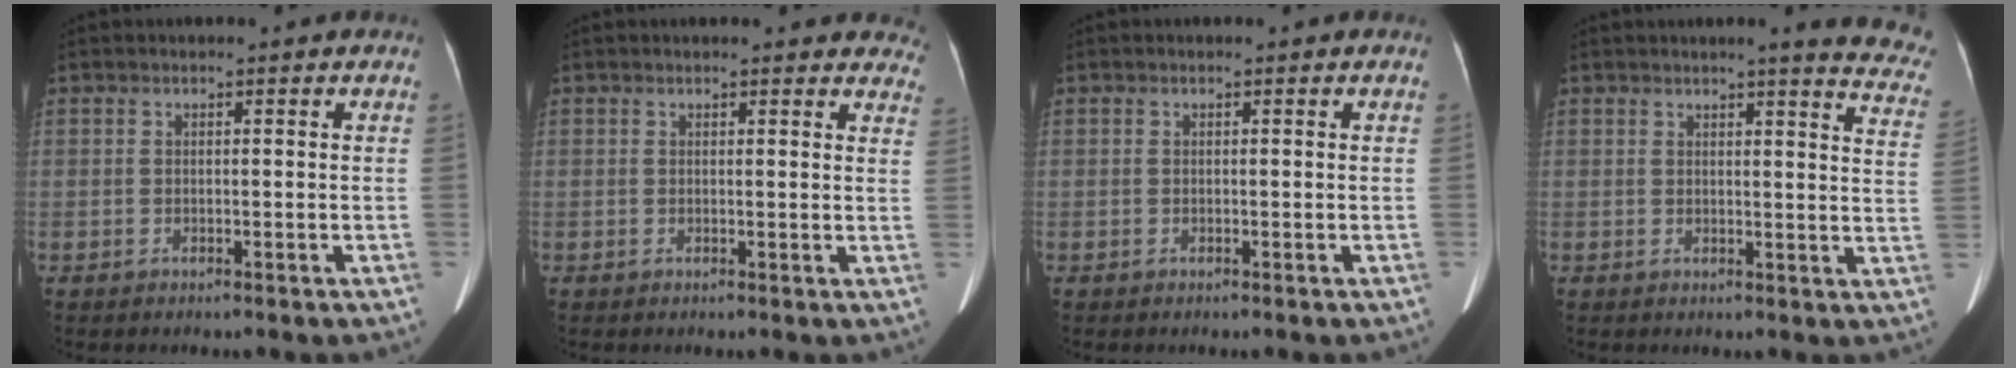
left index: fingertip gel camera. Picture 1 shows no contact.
{"total": 13.0, "force": [11.9, 3.5, 4.0], "torque": [-0.011, -0.003, 0.114]}
{"total": 0.0}
{"total": 12.4, "force": [11.0, 0.9, 5.7], "torque": [-0.041, -0.055, 0.094]}